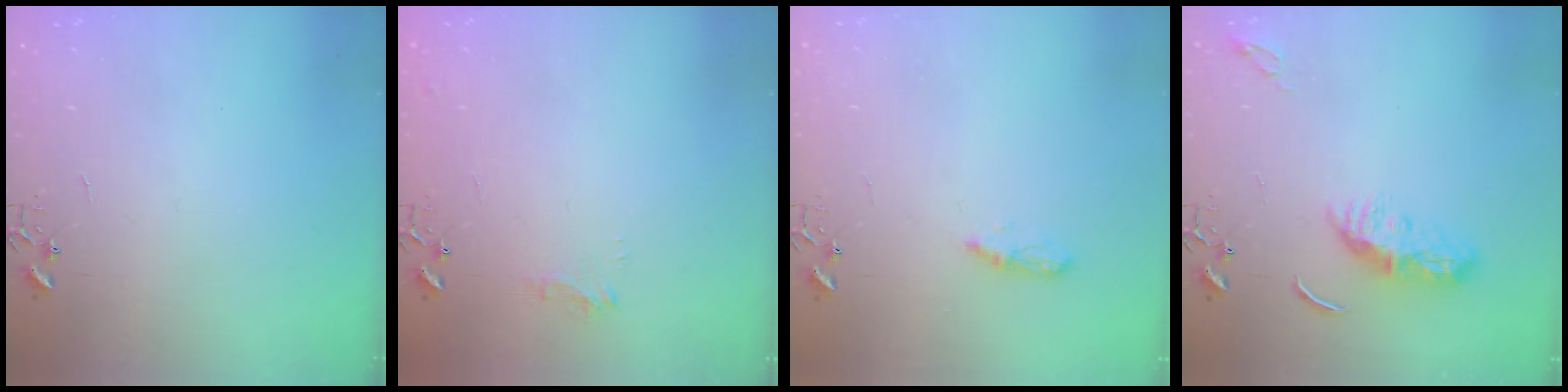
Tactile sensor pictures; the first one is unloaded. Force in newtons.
{"total": 8.7, "press": 8.7, "slide": 0.9}
{"total": 5.1, "press": 5.1, "slide": 0.5}
{"total": 8.7, "press": 8.7, "slide": 0.3}